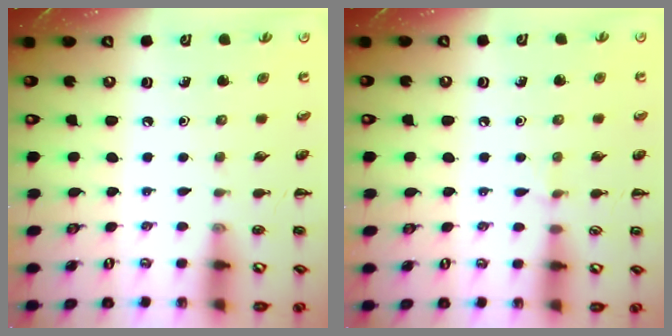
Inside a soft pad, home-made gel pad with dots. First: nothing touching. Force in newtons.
{"total": 3.8, "press": 3.6, "slide": 1.1}